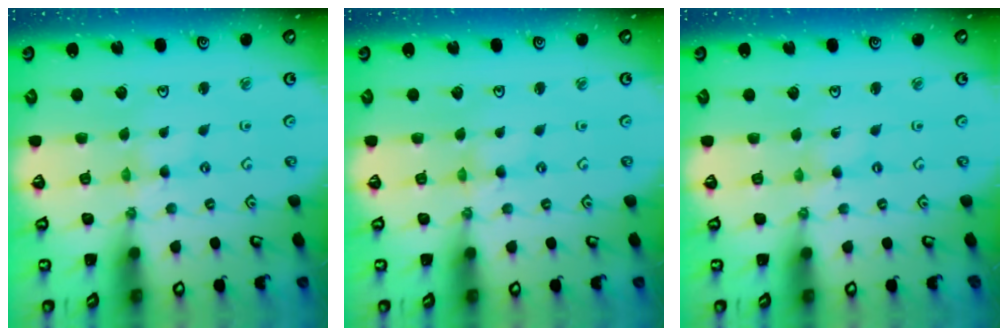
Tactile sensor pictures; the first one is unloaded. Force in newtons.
{"total": 0.0}
{"total": 0.0}